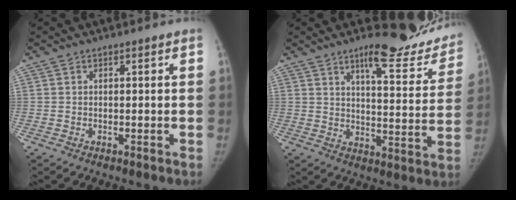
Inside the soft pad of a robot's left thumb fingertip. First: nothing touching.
{"total": 16.3, "force": [13.5, 4.2, 8.2], "torque": [-0.065, -0.096, 0.171]}